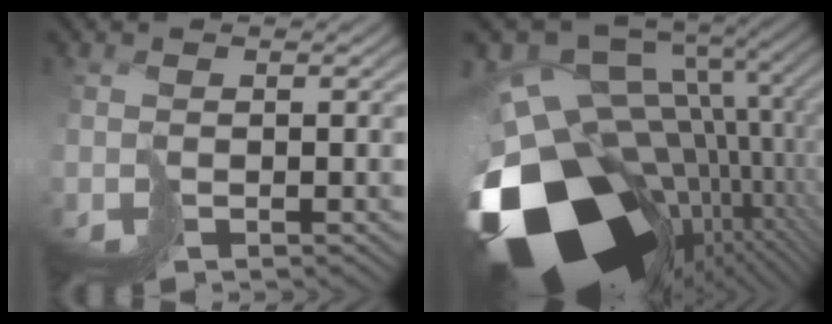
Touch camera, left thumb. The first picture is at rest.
{"total": 20.5, "force": [-6.0, 13.2, 14.5], "torque": [-0.311, -0.038, -0.074]}